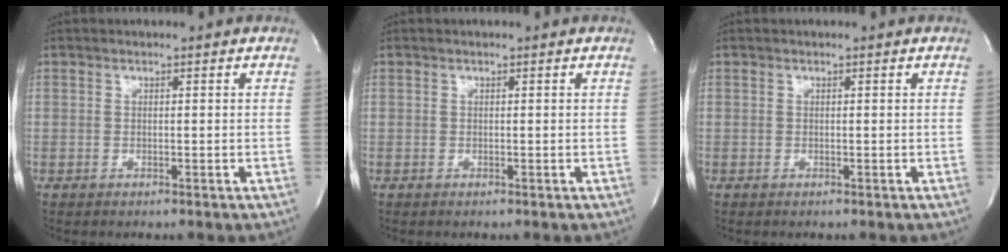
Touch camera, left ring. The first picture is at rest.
{"total": 0.0}
{"total": 0.0}